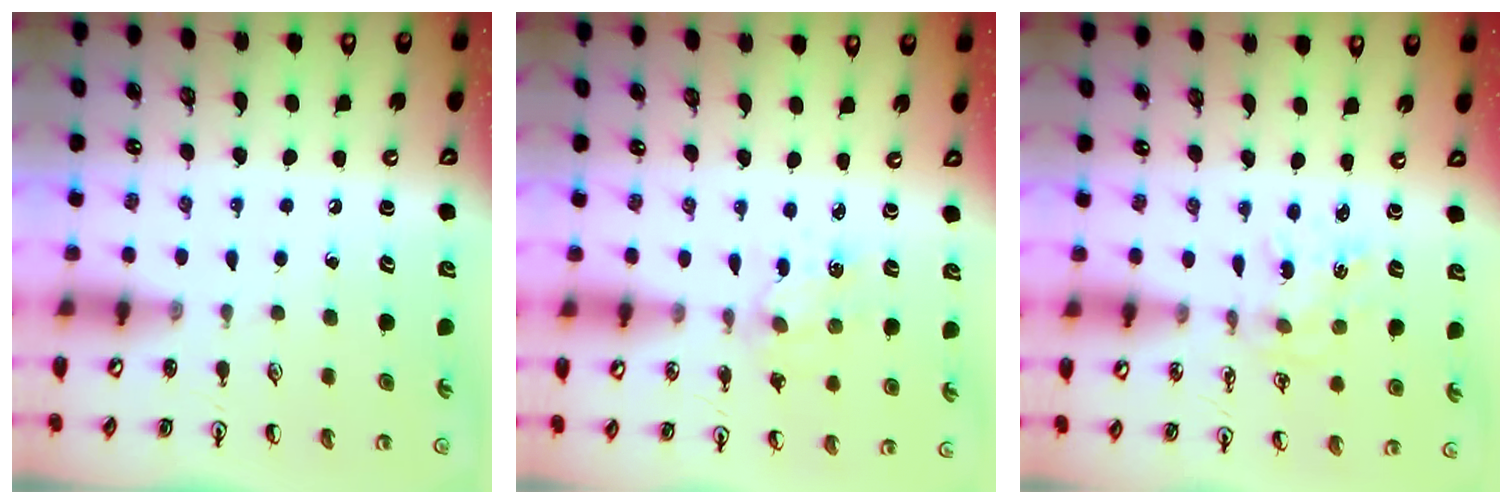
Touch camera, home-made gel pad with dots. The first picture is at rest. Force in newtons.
{"total": 4.1, "press": 4.1, "slide": 0.6}
{"total": 1.5, "press": 1.4, "slide": 0.4}